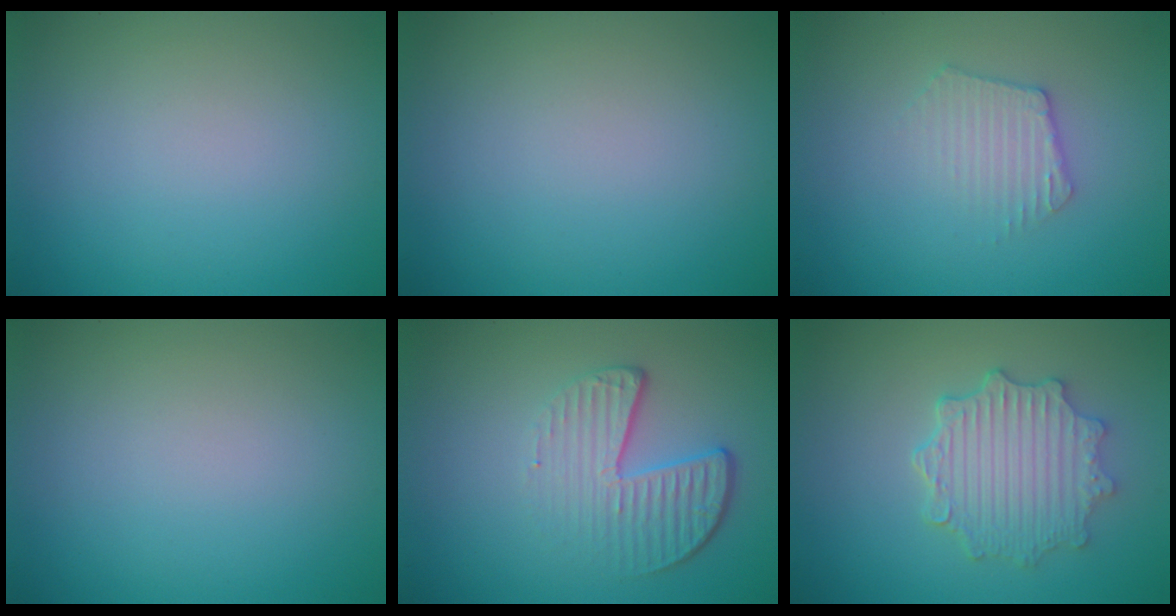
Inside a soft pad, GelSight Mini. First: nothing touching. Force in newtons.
{"total": 0.0}
{"total": 2.4, "press": 2.4, "slide": 0.3}
{"total": 0.0}
{"total": 4.4, "press": 2.9, "slide": 3.3}
{"total": 4.9, "press": 3.8, "slide": 3.0}